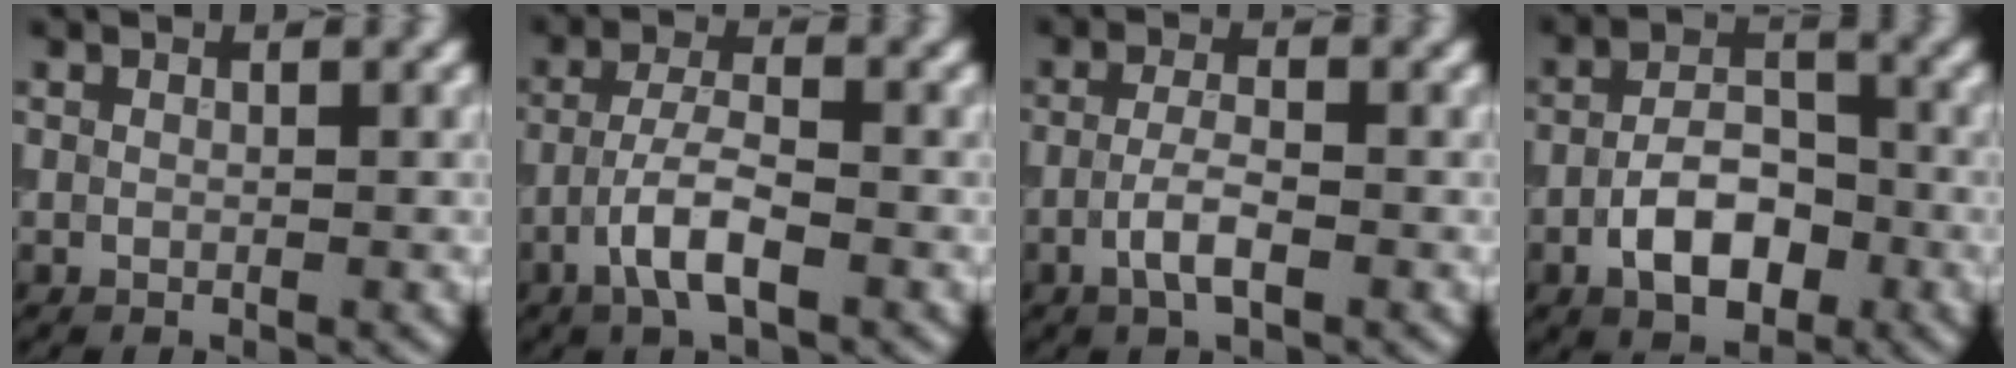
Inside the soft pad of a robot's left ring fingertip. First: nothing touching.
{"total": 4.2, "force": [-2.0, 1.2, 3.5], "torque": [-0.069, 0.006, -0.044]}
{"total": 2.8, "force": [-1.1, 0.8, 2.4], "torque": [-0.050, 0.003, -0.027]}
{"total": 5.7, "force": [-2.2, 3.1, 4.2], "torque": [-0.068, 0.007, -0.042]}